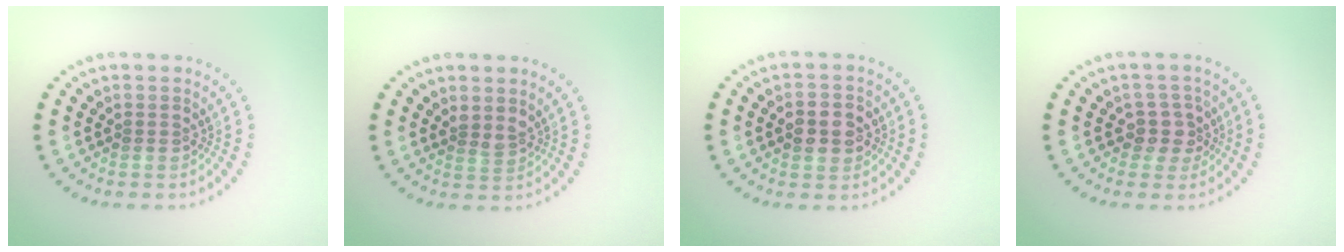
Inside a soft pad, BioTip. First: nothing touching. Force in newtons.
{"total": 1.5, "press": 1.1, "slide": 1.0}
{"total": 2.8, "press": 2.8, "slide": 0.2}
{"total": 2.3, "press": 2.0, "slide": 1.2}